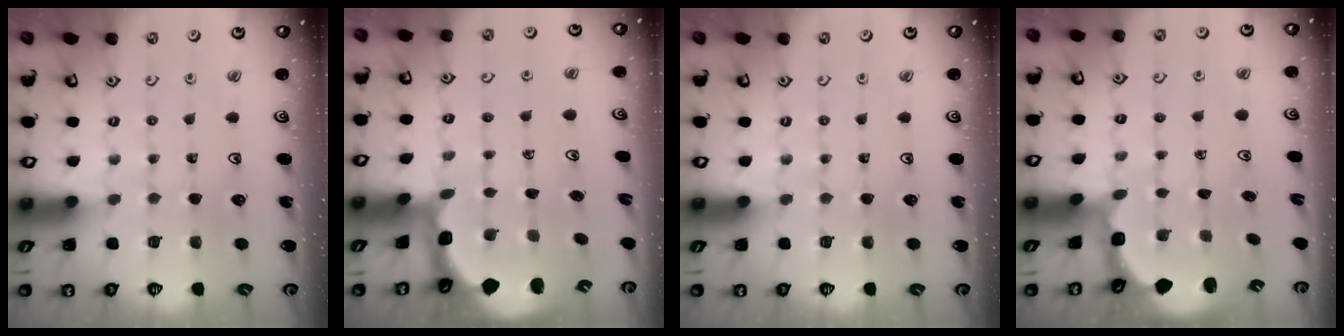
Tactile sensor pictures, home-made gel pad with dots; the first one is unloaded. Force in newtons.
{"total": 1.9, "press": 1.8, "slide": 0.6}
{"total": 0.0}
{"total": 2.6, "press": 2.0, "slide": 1.7}